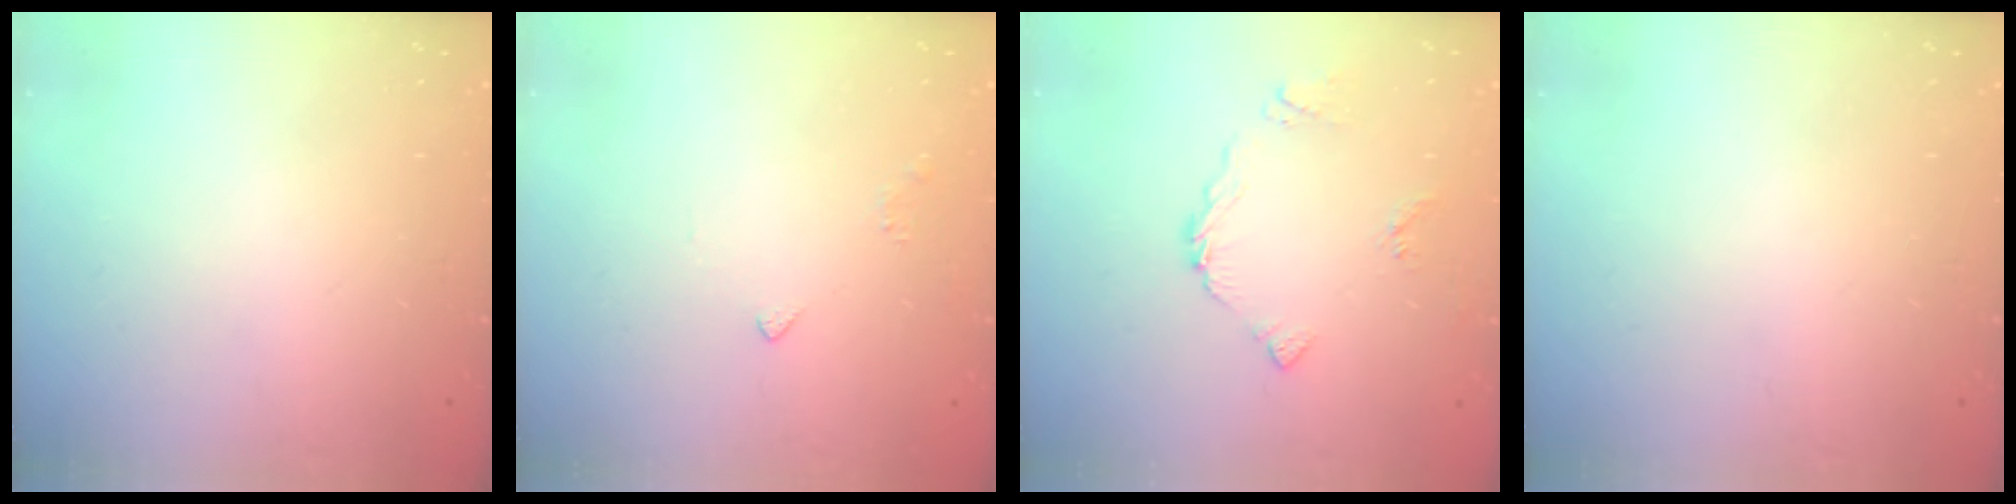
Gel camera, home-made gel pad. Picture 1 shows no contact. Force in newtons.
{"total": 2.0, "press": 1.9, "slide": 0.5}
{"total": 5.6, "press": 5.6, "slide": 0.2}
{"total": 0.0}